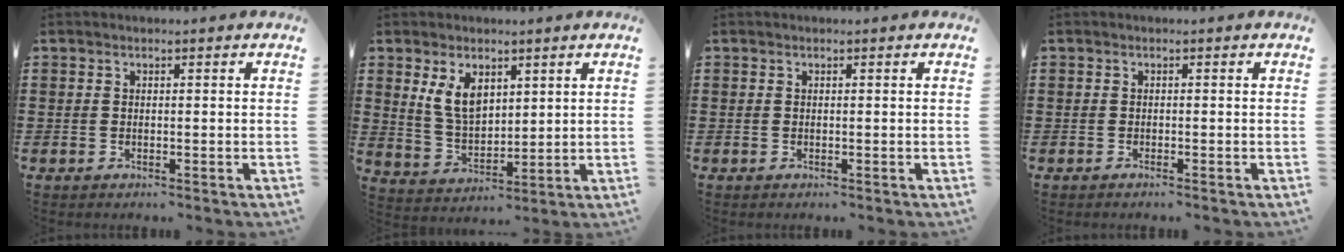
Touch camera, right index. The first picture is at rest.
{"total": 6.4, "force": [2.8, 3.8, 4.4], "torque": [-0.105, 0.007, 0.050]}
{"total": 0.0}
{"total": 0.5, "force": [-0.5, 0.0, 0.1], "torque": [-0.004, -0.001, -0.010]}